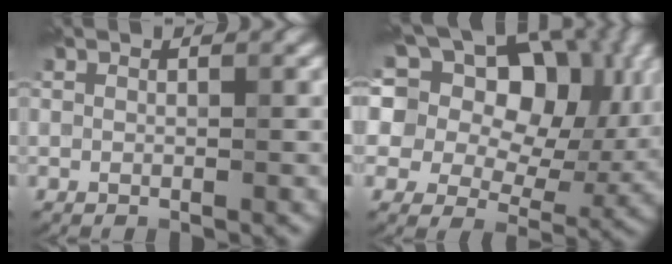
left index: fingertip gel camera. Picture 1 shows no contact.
{"total": 23.3, "force": [12.2, 14.2, 13.9], "torque": [-0.242, 0.088, 0.177]}